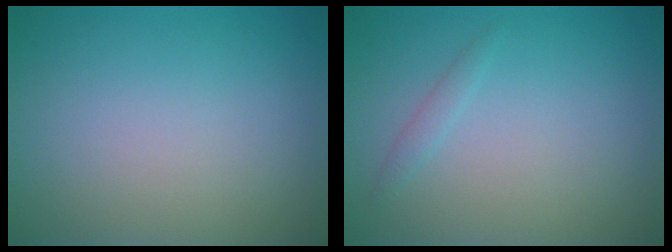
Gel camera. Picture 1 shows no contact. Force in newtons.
{"total": 0.8, "press": 0.8, "slide": 0.0}